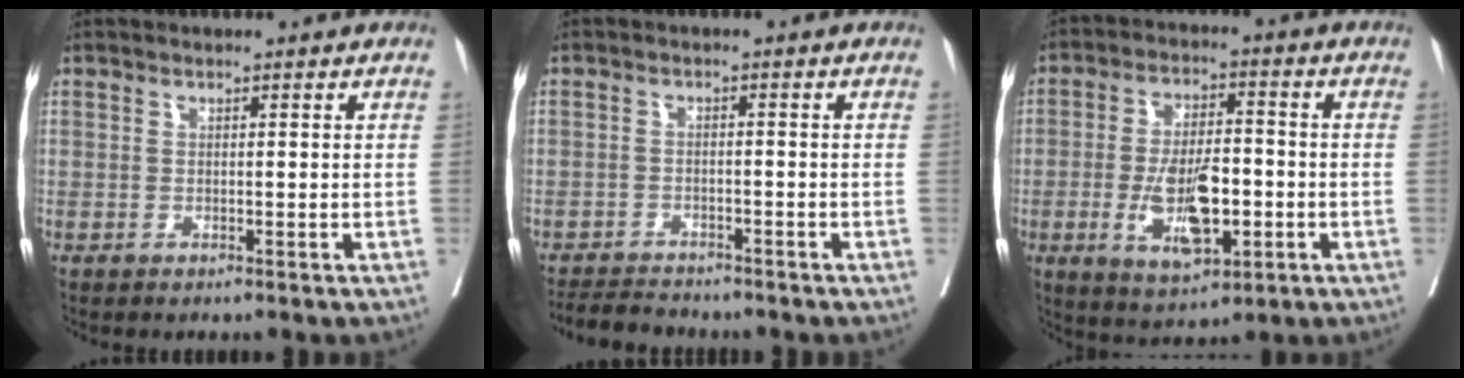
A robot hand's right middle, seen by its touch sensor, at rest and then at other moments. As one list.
[{"total": 5.2, "force": [-5.0, 1.0, 0.9], "torque": [-0.012, -0.014, -0.081]}, {"total": 10.6, "force": [-2.7, 4.0, 9.5], "torque": [-0.180, -0.005, -0.039]}]